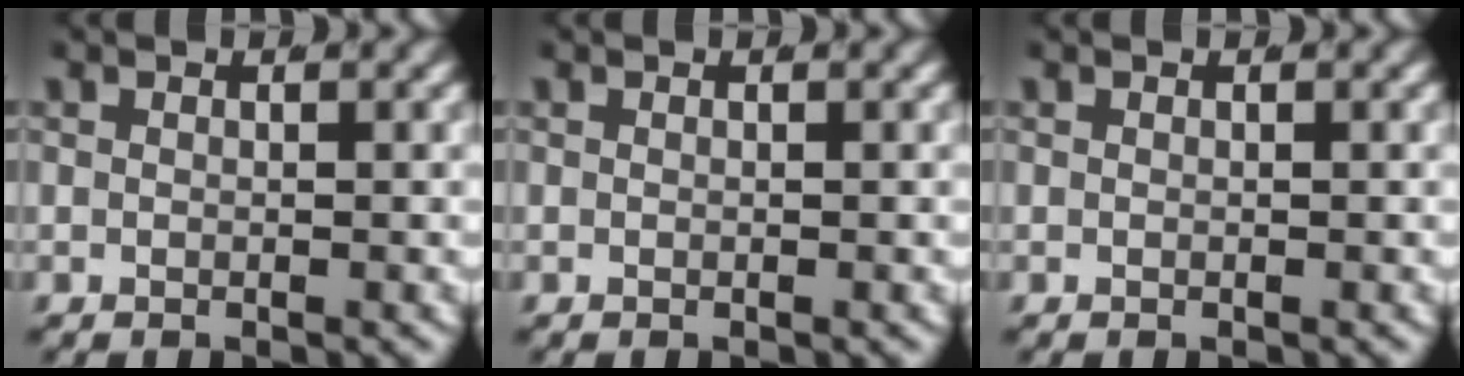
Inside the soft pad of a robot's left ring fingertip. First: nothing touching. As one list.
[{"total": 0.0}, {"total": 0.0}]